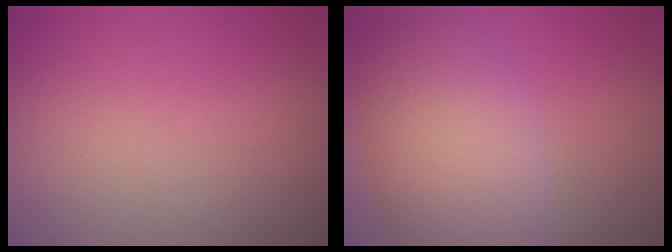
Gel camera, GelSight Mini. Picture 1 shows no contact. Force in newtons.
{"total": 10.1, "press": 10.0, "slide": 0.5}